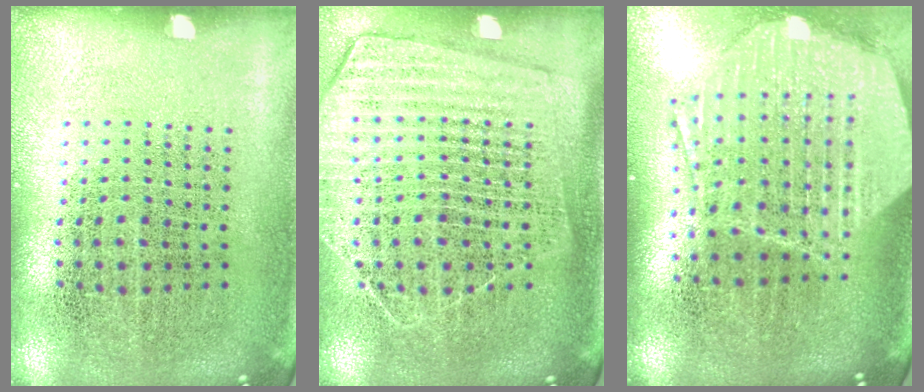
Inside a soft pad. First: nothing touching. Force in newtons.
{"total": 1.6, "press": 1.4, "slide": 0.7}
{"total": 2.6, "press": 2.1, "slide": 1.5}